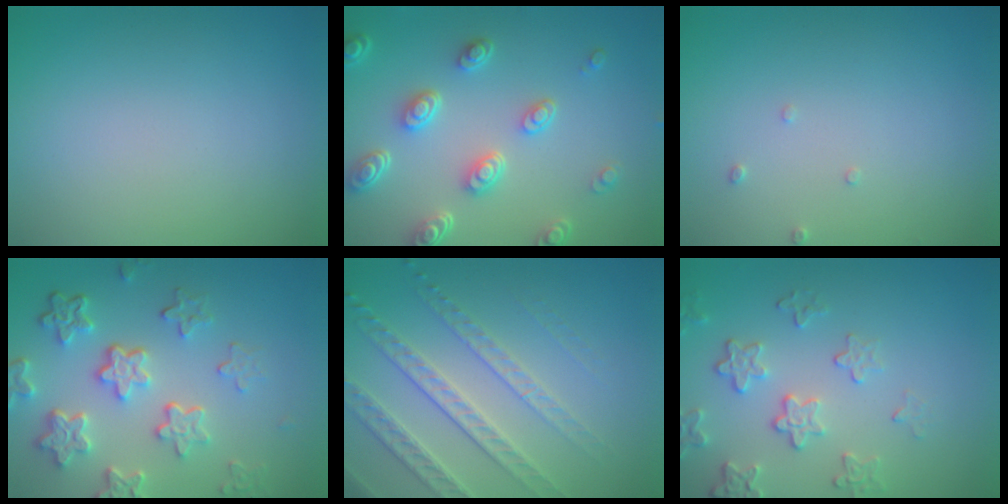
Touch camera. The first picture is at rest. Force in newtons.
{"total": 5.0, "press": 3.7, "slide": 3.3}
{"total": 0.7, "press": 0.7, "slide": 0.2}
{"total": 5.9, "press": 4.5, "slide": 3.9}
{"total": 4.2, "press": 3.8, "slide": 2.0}
{"total": 3.1, "press": 2.9, "slide": 1.2}